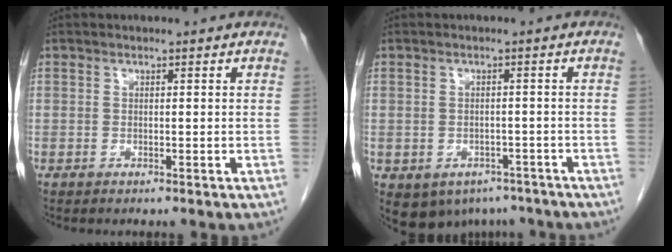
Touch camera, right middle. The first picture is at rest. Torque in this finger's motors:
{"motor_torque": [0.34, -0.67, 0.10, 0.02]}